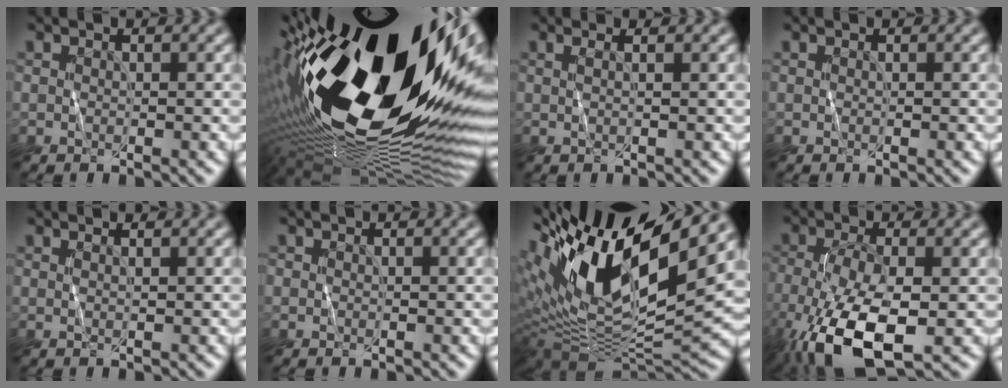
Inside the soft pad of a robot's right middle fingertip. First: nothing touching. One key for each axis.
{"total": 22.1, "fx": 2.7, "fy": 9.2, "fz": 19.9, "tx": -0.342, "ty": -0.028, "tz": 0.034}
{"total": 1.3, "fx": 0.8, "fy": 0.1, "fz": 1.1, "tx": -0.010, "ty": 0.001, "tz": -0.003}
{"total": 0.0}
{"total": 0.6, "fx": 0.4, "fy": -0.4, "fz": 0.3, "tx": -0.008, "ty": 0.000, "tz": 0.006}
{"total": 0.0}
{"total": 15.5, "fx": 6.3, "fy": 5.5, "fz": 13.1, "tx": -0.248, "ty": 0.012, "tz": 0.109}
{"total": 8.8, "fx": -4.0, "fy": 3.2, "fz": 7.2, "tx": -0.159, "ty": -0.014, "tz": -0.074}